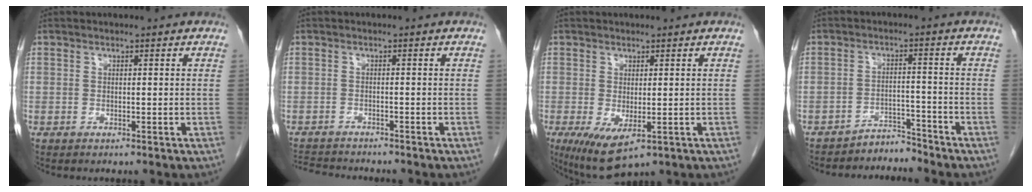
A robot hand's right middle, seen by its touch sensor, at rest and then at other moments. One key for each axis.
{"total": 6.2, "fx": -6.0, "fy": 0.8, "fz": 1.6, "tx": -0.024, "ty": -0.009, "tz": -0.094}
{"total": 7.1, "fx": -2.7, "fy": 2.8, "fz": 6.0, "tx": -0.103, "ty": -0.022, "tz": -0.030}
{"total": 3.8, "fx": -3.7, "fy": 0.4, "fz": -0.8, "tx": 0.020, "ty": 0.003, "tz": -0.059}